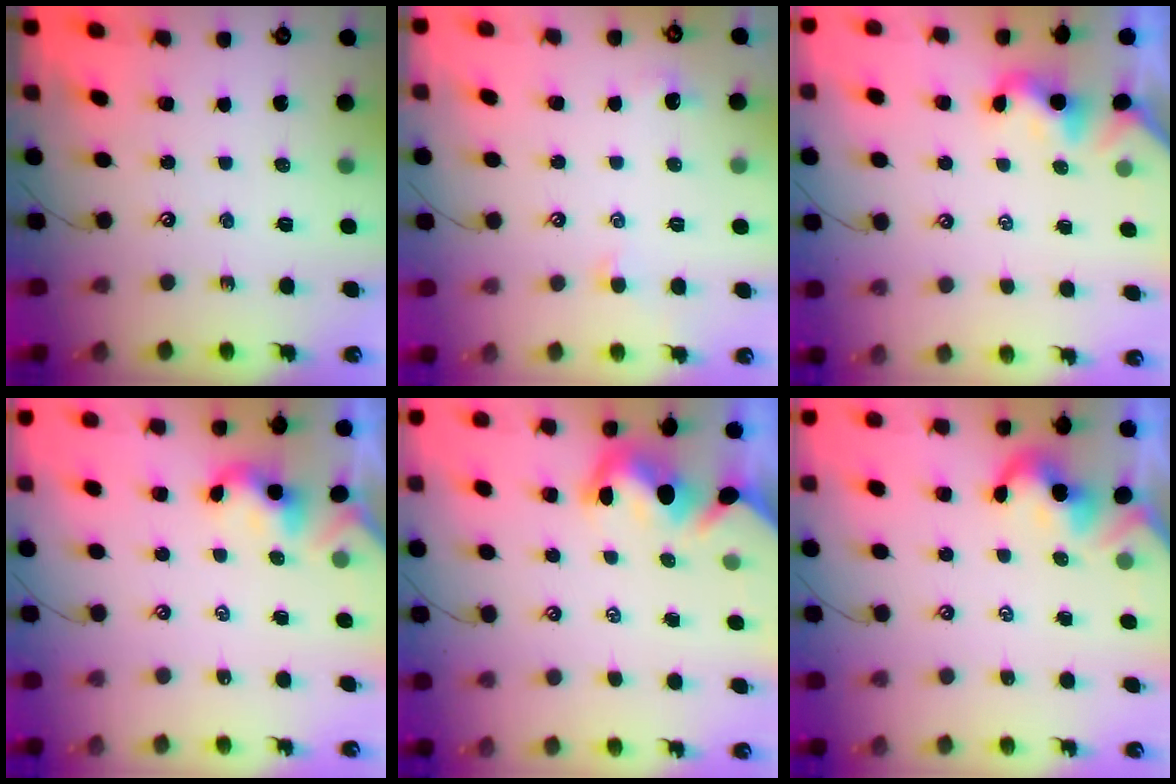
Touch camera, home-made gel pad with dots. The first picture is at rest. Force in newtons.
{"total": 1.0, "press": 0.9, "slide": 0.6}
{"total": 1.9, "press": 1.9, "slide": 0.5}
{"total": 2.0, "press": 2.0, "slide": 0.2}
{"total": 3.4, "press": 3.2, "slide": 1.2}
{"total": 2.1, "press": 2.0, "slide": 0.5}